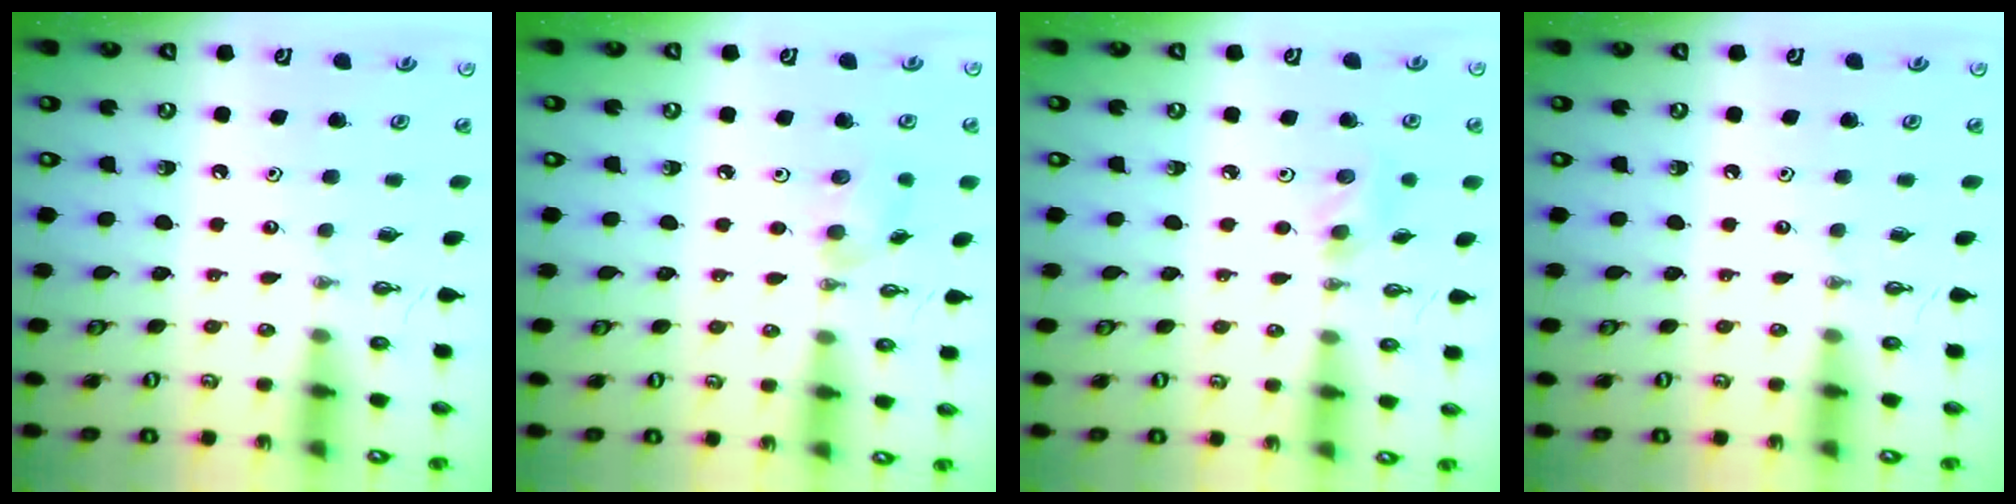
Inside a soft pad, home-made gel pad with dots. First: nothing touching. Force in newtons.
{"total": 5.8, "press": 5.7, "slide": 1.4}
{"total": 3.6, "press": 3.5, "slide": 0.7}
{"total": 0.0}